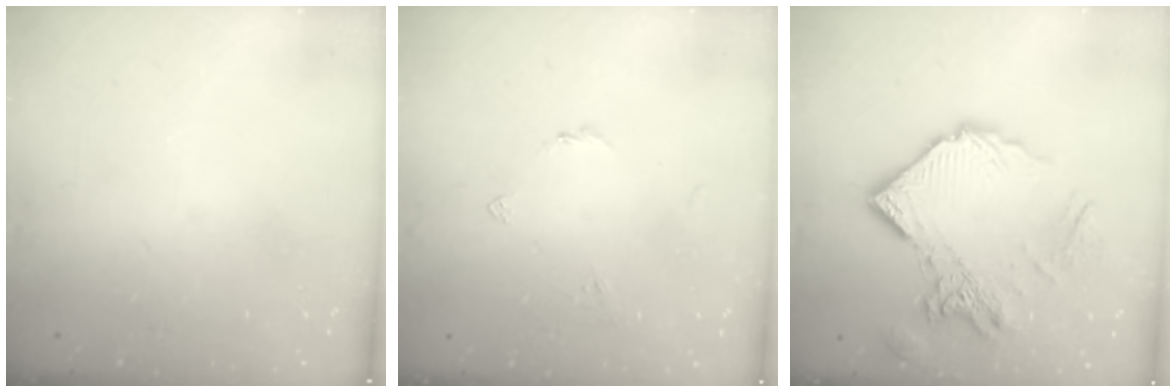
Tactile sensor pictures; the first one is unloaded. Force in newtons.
{"total": 2.8, "press": 2.7, "slide": 0.6}
{"total": 16.5, "press": 16.3, "slide": 1.9}